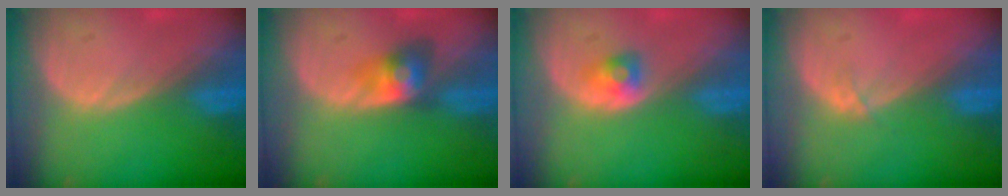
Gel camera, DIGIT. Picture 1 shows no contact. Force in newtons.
{"total": 4.0, "press": 4.0, "slide": 0.3}
{"total": 2.4, "press": 2.3, "slide": 0.8}
{"total": 1.2, "press": 0.9, "slide": 0.7}